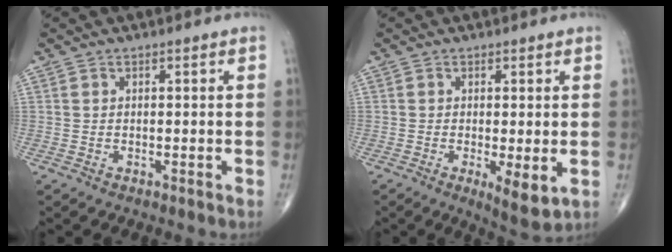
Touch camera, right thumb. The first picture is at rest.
{"total": 5.7, "force": [-1.2, 1.6, 5.3], "torque": [-0.088, -0.020, -0.018]}